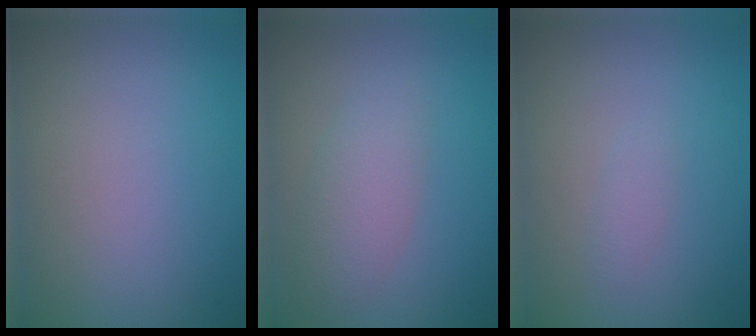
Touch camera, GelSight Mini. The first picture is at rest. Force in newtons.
{"total": 3.0, "press": 3.0, "slide": 0.1}
{"total": 0.8, "press": 0.8, "slide": 0.1}